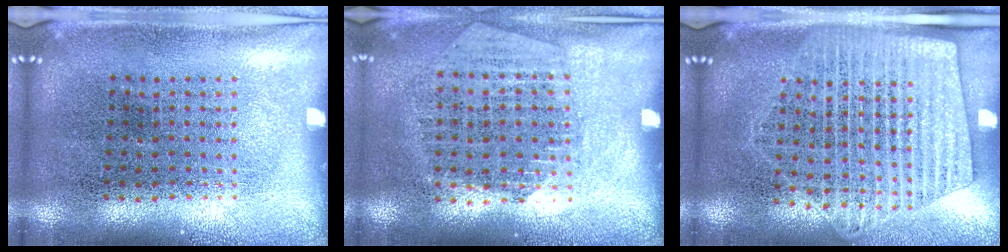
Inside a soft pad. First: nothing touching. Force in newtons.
{"total": 1.2, "press": 1.1, "slide": 0.5}
{"total": 1.7, "press": 1.5, "slide": 0.8}